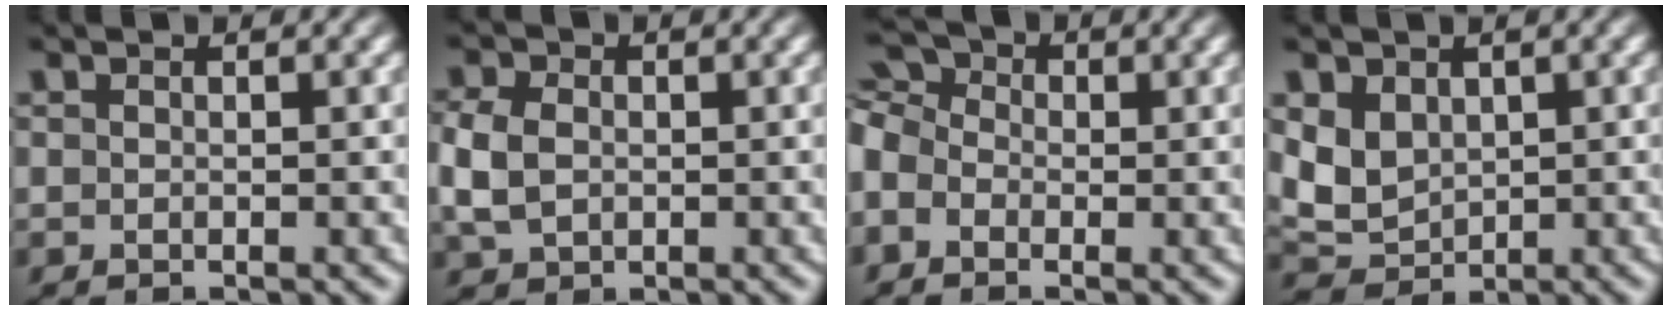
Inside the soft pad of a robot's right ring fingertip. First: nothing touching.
{"total": 3.6, "force": [-0.2, 3.1, 1.8], "torque": [-0.055, -0.011, 0.008]}
{"total": 6.6, "force": [0.7, 5.7, 3.1], "torque": [-0.065, 0.009, -0.008]}
{"total": 6.5, "force": [-0.1, 5.9, 2.7], "torque": [-0.090, -0.034, 0.016]}